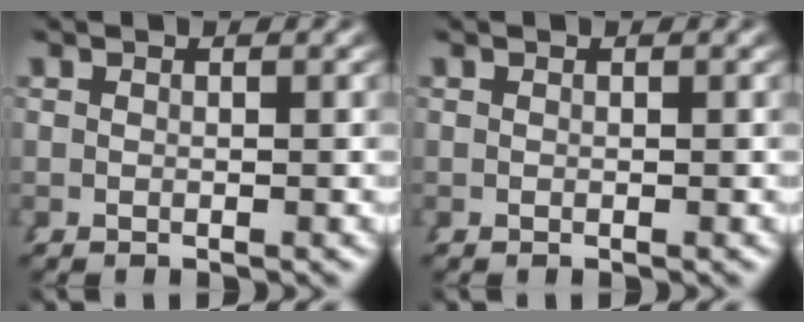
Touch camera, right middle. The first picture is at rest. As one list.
[{"total": 0.0}]